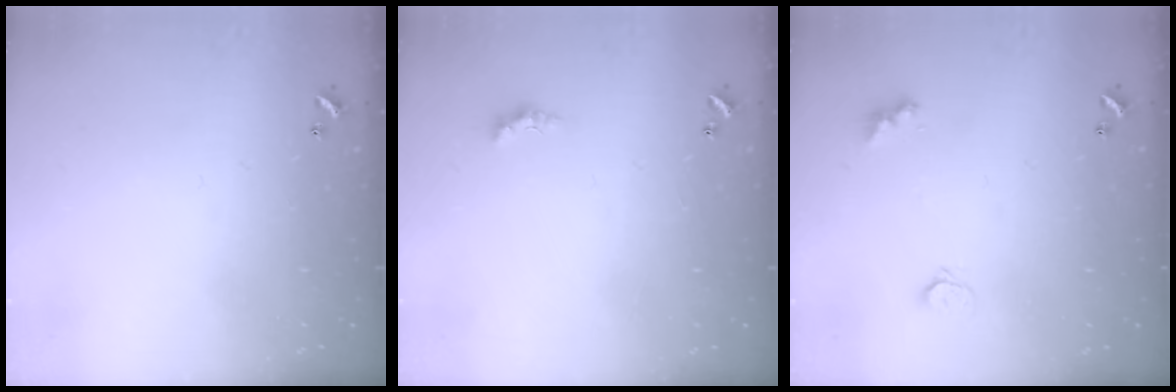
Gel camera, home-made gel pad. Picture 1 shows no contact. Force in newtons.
{"total": 1.5, "press": 1.4, "slide": 0.6}
{"total": 4.0, "press": 3.9, "slide": 0.7}